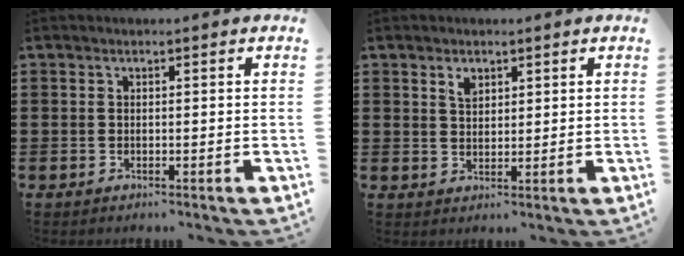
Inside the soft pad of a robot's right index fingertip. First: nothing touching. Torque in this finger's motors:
{"motor_torque": [0.06, -0.06, 0.04, 0.05]}